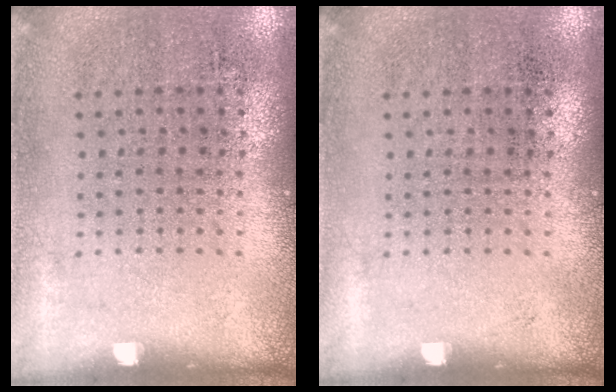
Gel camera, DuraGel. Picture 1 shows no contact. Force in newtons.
{"total": 0.0}